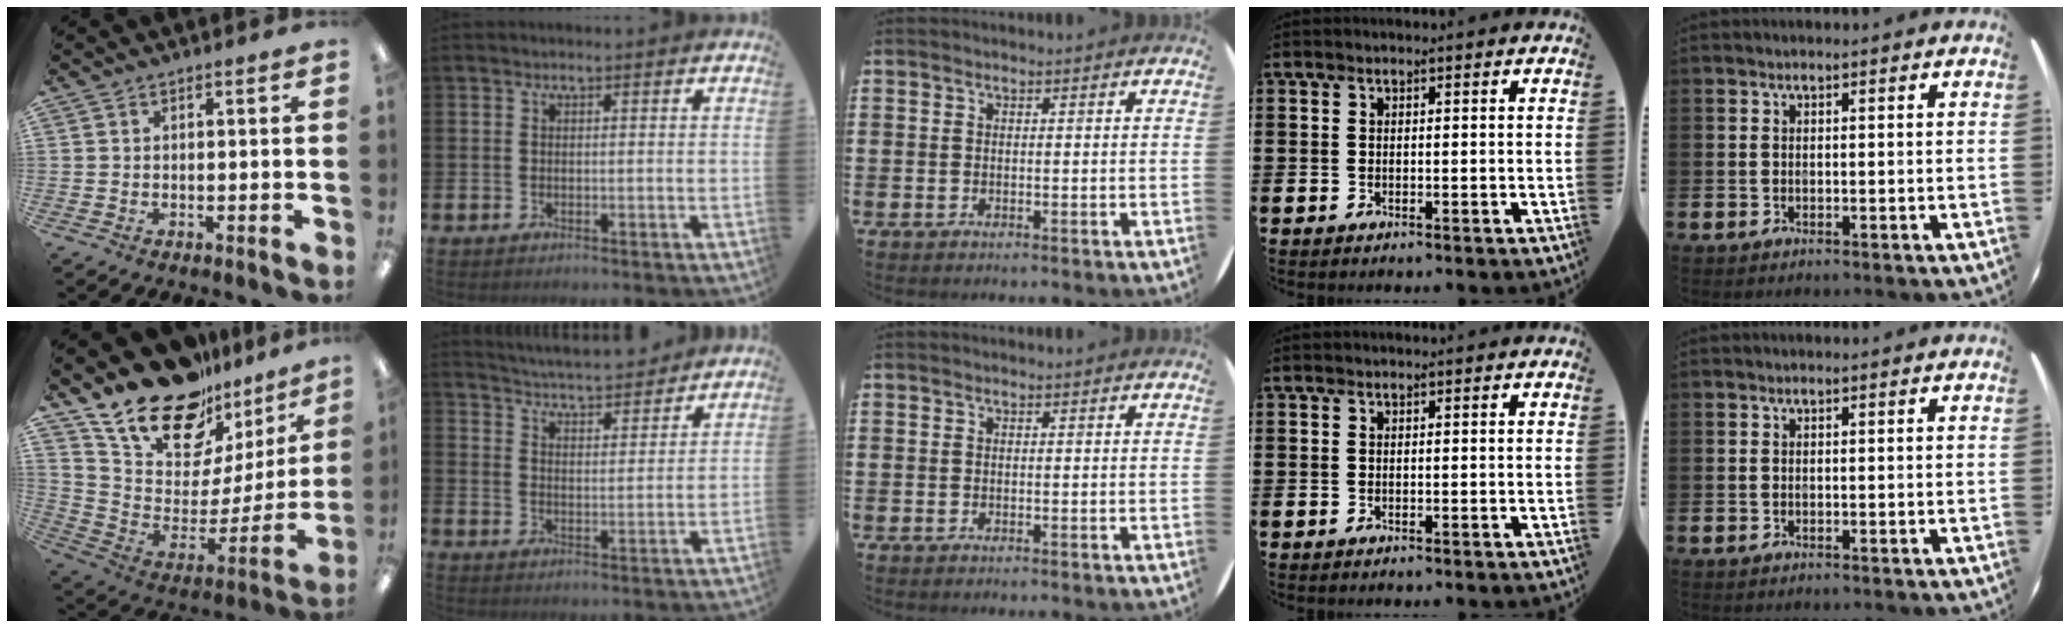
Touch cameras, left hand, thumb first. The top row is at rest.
{"thumb": {"total": 23.2, "force": [18.2, 10.8, 9.4], "torque": [-0.169, -0.125, 0.336]}, "index": {"total": 5.4, "force": [5.3, 0.4, 0.5], "torque": [-0.032, -0.037, 0.094]}}